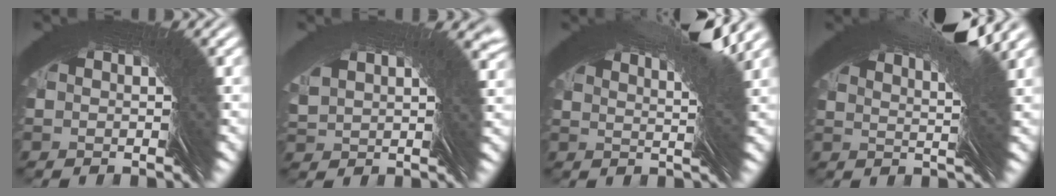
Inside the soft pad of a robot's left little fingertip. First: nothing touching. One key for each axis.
{"total": 3.9, "fx": 2.1, "fy": -3.1, "fz": -1.2, "tx": 0.041, "ty": 0.025, "tz": 0.034}
{"total": 7.8, "fx": 3.5, "fy": -6.6, "fz": -2.2, "tx": 0.048, "ty": 0.056, "tz": 0.050}
{"total": 8.0, "fx": 4.3, "fy": -6.4, "fz": -2.3, "tx": 0.041, "ty": 0.055, "tz": 0.063}